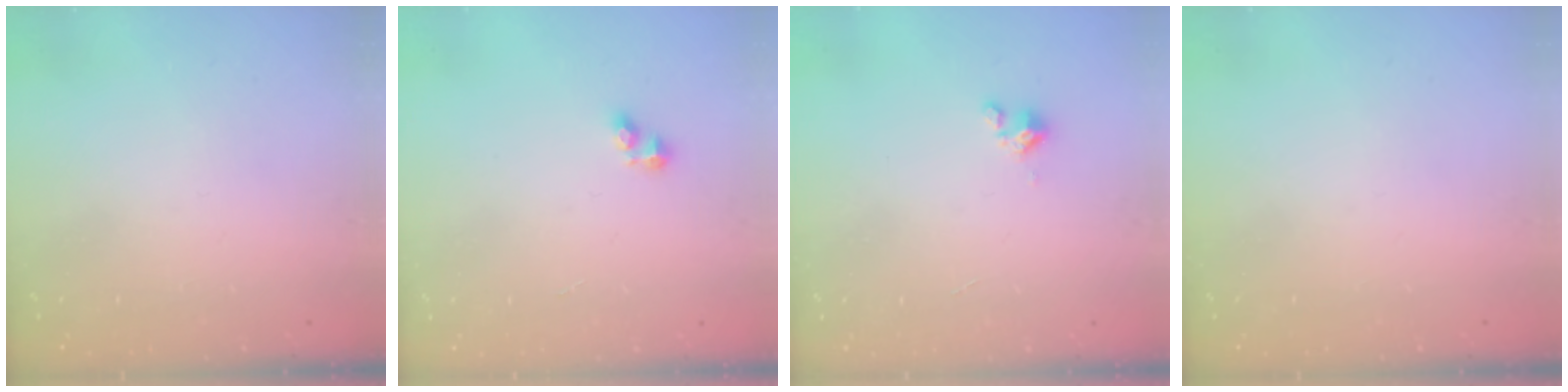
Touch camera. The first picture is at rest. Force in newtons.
{"total": 2.5, "press": 2.5, "slide": 0.3}
{"total": 0.9, "press": 0.9, "slide": 0.2}
{"total": 0.0}